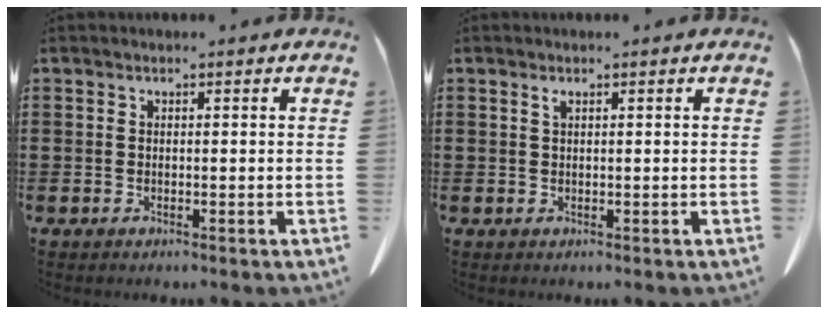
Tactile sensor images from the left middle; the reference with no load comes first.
{"total": 0.9, "force": [0.5, 0.1, 0.8], "torque": [-0.018, -0.001, 0.011]}